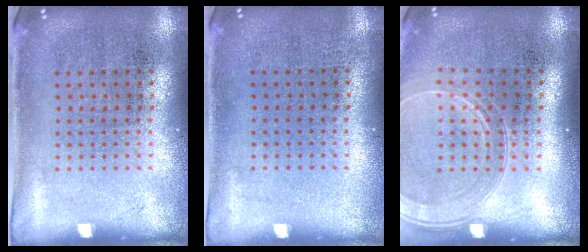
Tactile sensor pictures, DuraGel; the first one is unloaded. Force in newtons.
{"total": 0.0}
{"total": 1.7, "press": 1.6, "slide": 0.6}